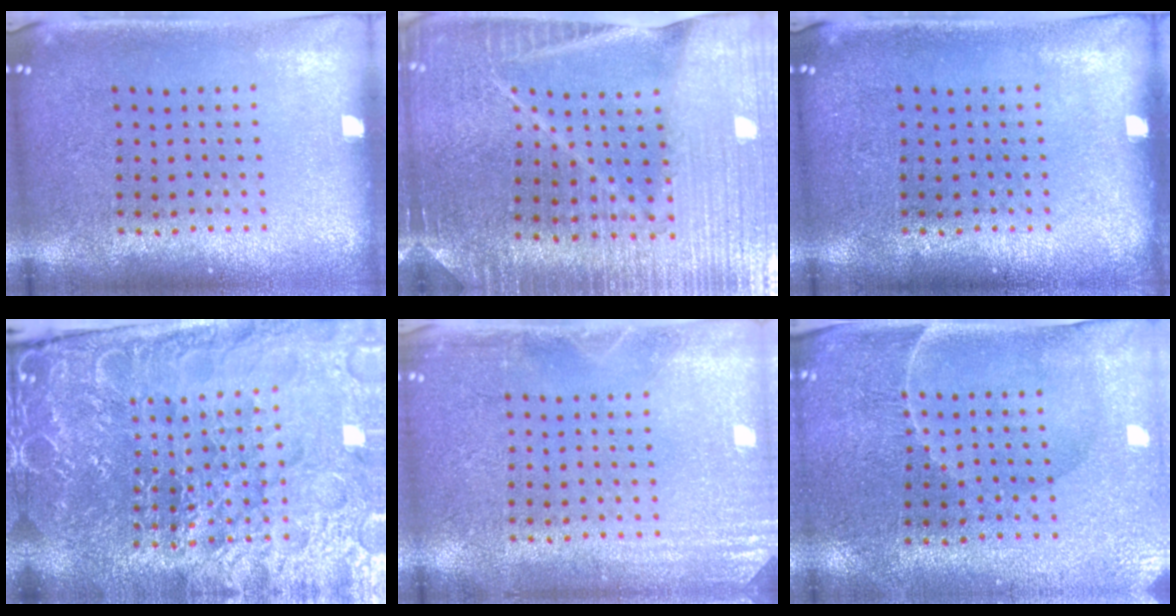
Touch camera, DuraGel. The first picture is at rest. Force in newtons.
{"total": 3.3, "press": 3.2, "slide": 0.4}
{"total": 0.0}
{"total": 5.4, "press": 5.0, "slide": 1.9}
{"total": 2.6, "press": 2.5, "slide": 0.4}
{"total": 0.7, "press": 0.6, "slide": 0.4}